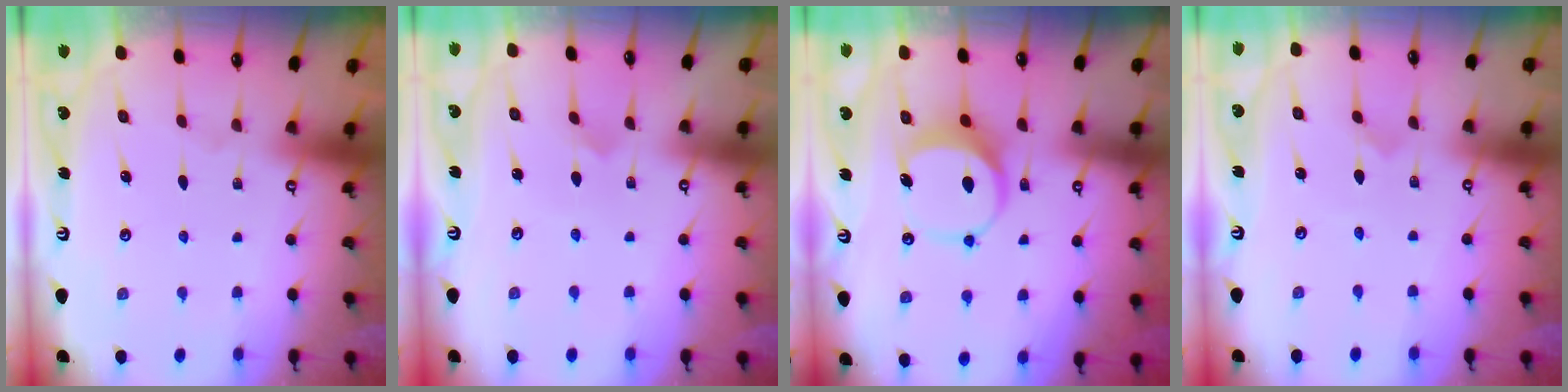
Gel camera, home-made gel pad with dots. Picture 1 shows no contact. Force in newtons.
{"total": 3.0, "press": 3.0, "slide": 0.3}
{"total": 7.6, "press": 7.6, "slide": 0.4}
{"total": 0.0}